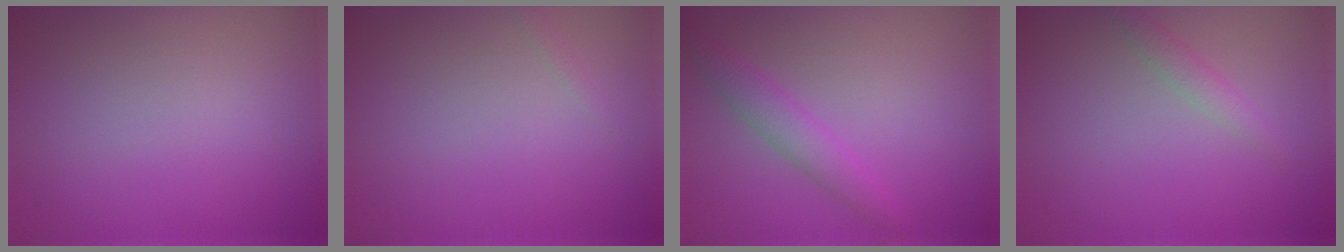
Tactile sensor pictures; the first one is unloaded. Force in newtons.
{"total": 0.5, "press": 0.5, "slide": 0.0}
{"total": 2.6, "press": 2.6, "slide": 0.1}
{"total": 1.4, "press": 1.4, "slide": 0.1}